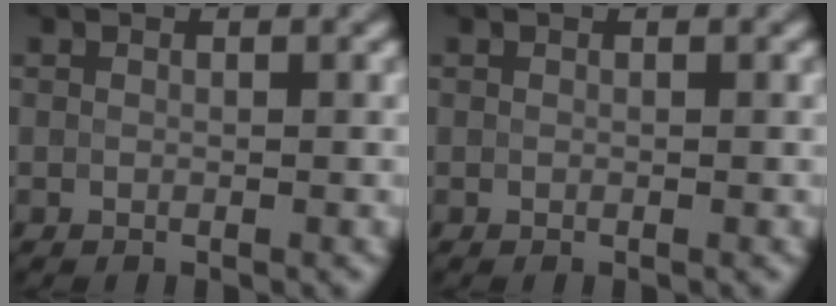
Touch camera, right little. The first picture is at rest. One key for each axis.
{"total": 0.0}